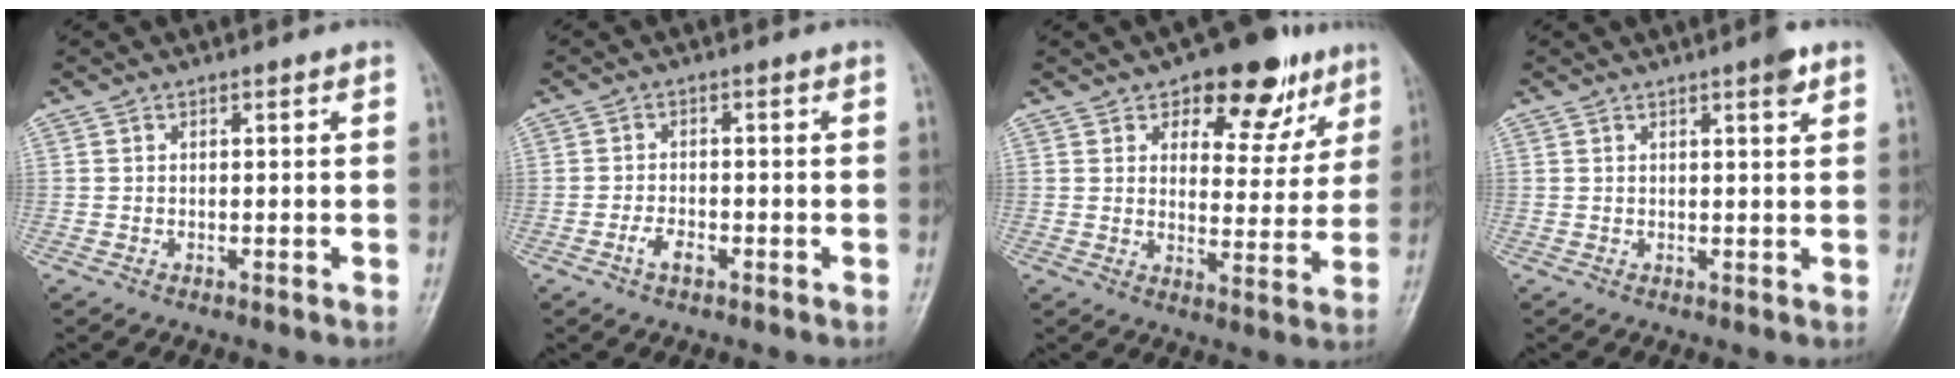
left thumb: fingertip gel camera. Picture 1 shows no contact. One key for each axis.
{"total": 2.9, "fx": -1.5, "fy": 1.5, "fz": 2.0, "tx": -0.037, "ty": 0.010, "tz": -0.027}
{"total": 13.9, "fx": 8.4, "fy": 7.5, "fz": 8.3, "tx": -0.053, "ty": -0.034, "tz": 0.117}
{"total": 2.7, "fx": 1.6, "fy": 0.4, "fz": 2.1, "tx": -0.027, "ty": -0.008, "tz": 0.021}